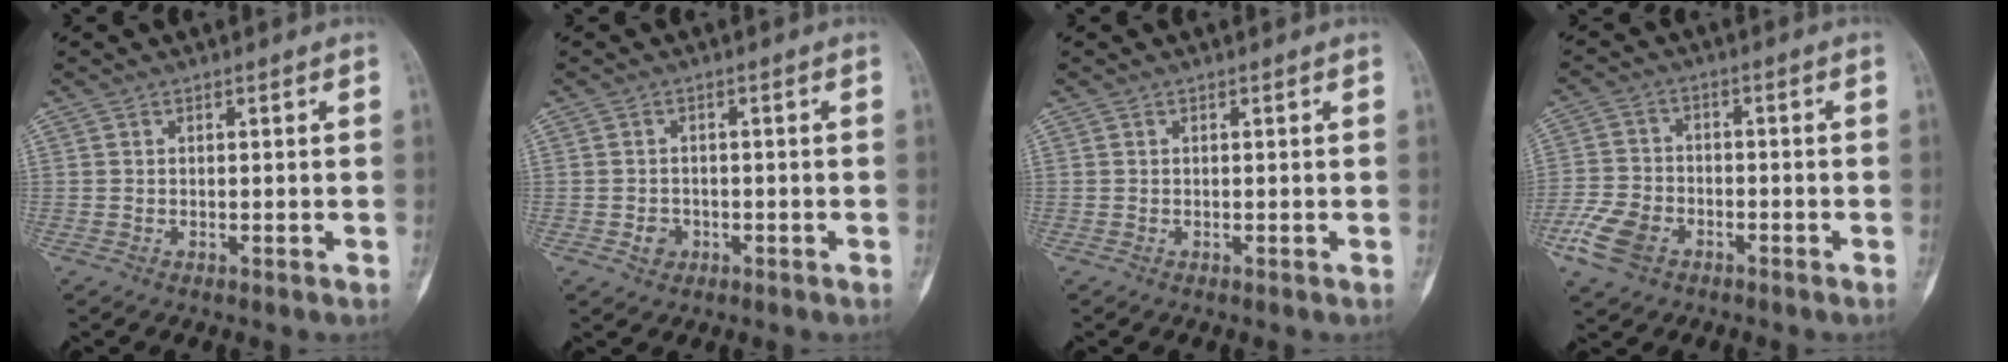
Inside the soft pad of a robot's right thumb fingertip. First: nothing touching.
{"total": 2.3, "force": [-0.9, 2.0, 0.8], "torque": [-0.006, 0.006, -0.011]}
{"total": 0.0}
{"total": 8.4, "force": [-4.4, 5.5, 4.6], "torque": [-0.097, 0.014, -0.087]}